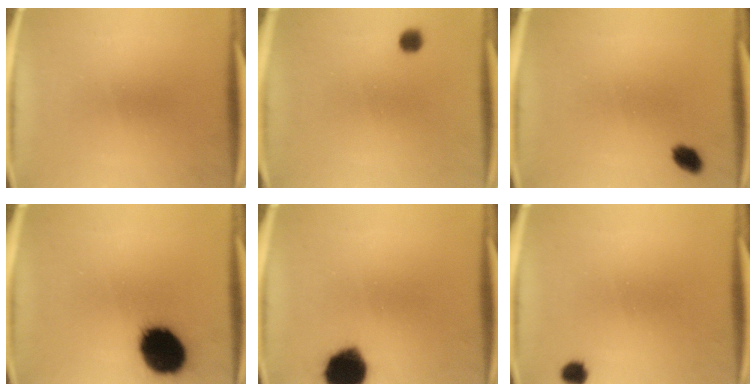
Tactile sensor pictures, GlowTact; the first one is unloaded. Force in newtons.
{"total": 2.6}
{"total": 2.8}
{"total": 18.4}
{"total": 13.1}
{"total": 2.3}